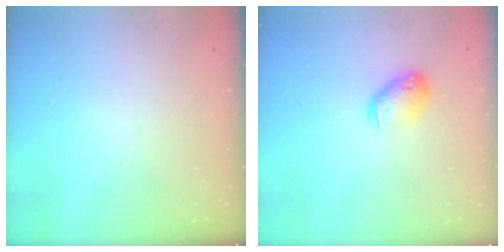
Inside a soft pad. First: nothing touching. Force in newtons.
{"total": 9.7, "press": 9.5, "slide": 1.6}